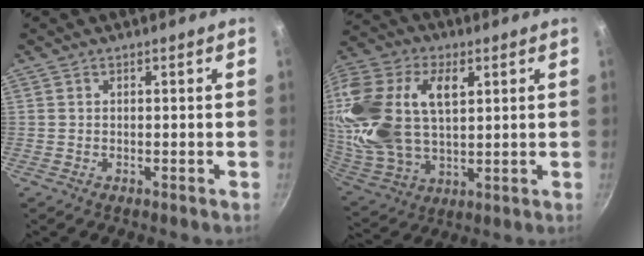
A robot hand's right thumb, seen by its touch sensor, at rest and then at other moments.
{"total": 26.8, "force": [7.1, 16.6, 19.8], "torque": [-0.430, 0.006, 0.132]}